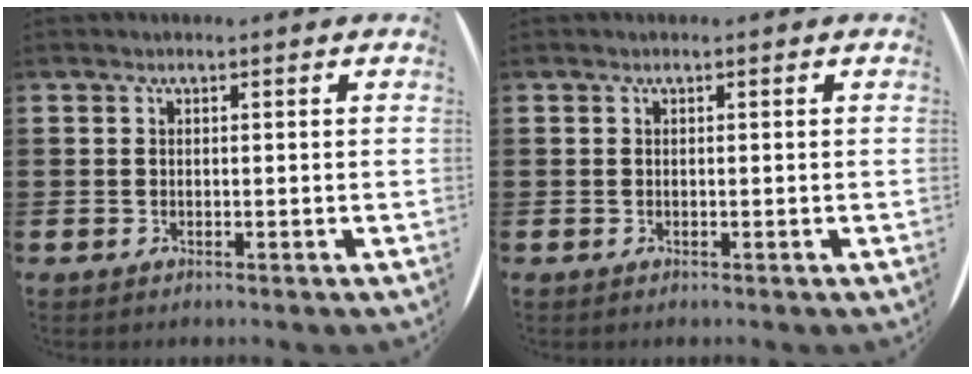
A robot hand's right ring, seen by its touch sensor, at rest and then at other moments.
{"total": 0.0}